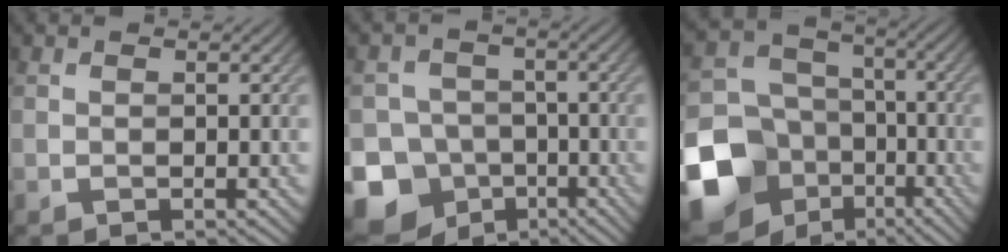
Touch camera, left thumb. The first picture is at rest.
{"total": 13.0, "force": [-6.8, 10.5, 3.2], "torque": [-0.095, -0.041, -0.127]}
{"total": 18.3, "force": [-7.8, 14.9, 7.1], "torque": [-0.221, -0.048, -0.137]}